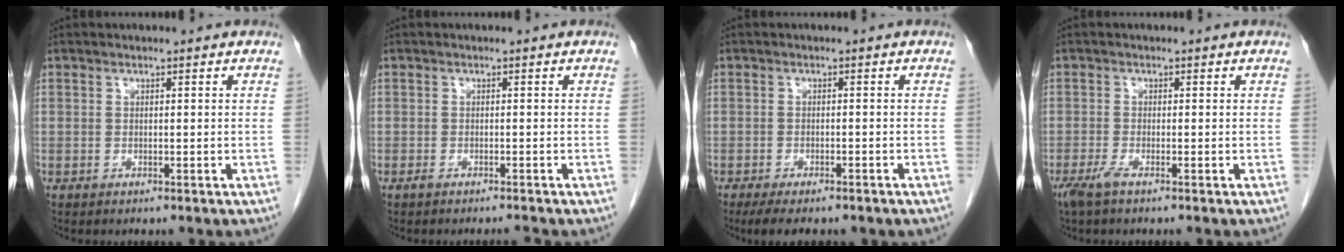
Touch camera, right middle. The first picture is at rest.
{"total": 1.3, "force": [-1.2, -0.2, 0.4], "torque": [-0.010, -0.003, -0.018]}
{"total": 7.2, "force": [-5.6, 2.2, 4.0], "torque": [-0.052, -0.010, -0.075]}
{"total": 2.2, "force": [-1.5, 0.1, 1.6], "torque": [-0.041, -0.007, -0.033]}